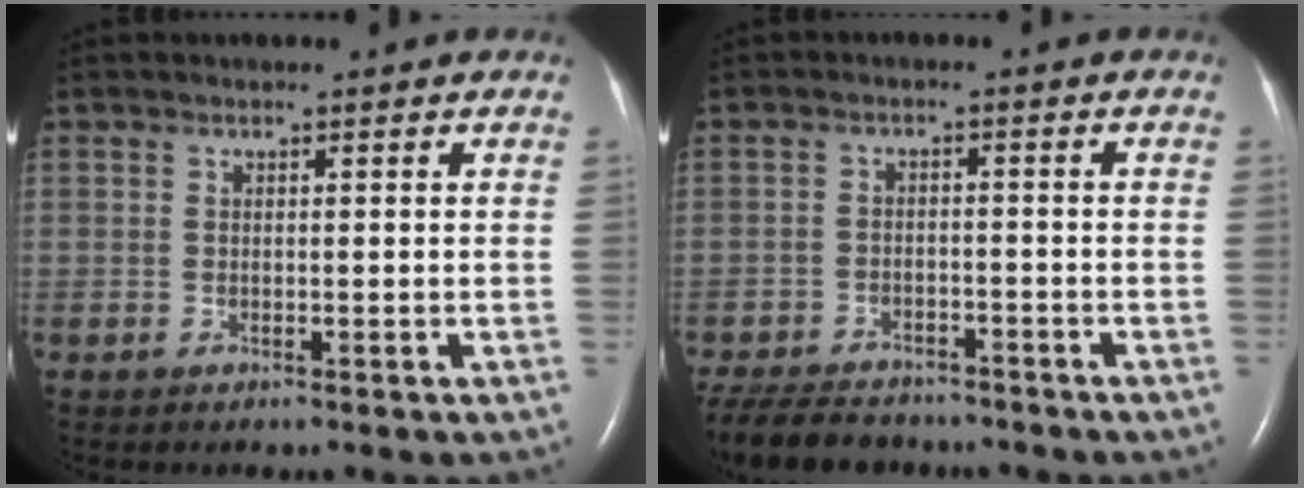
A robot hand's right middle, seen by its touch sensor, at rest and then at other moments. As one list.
[{"total": 11.6, "force": [-9.9, 4.3, 4.4], "torque": [-0.094, -0.013, -0.147]}]